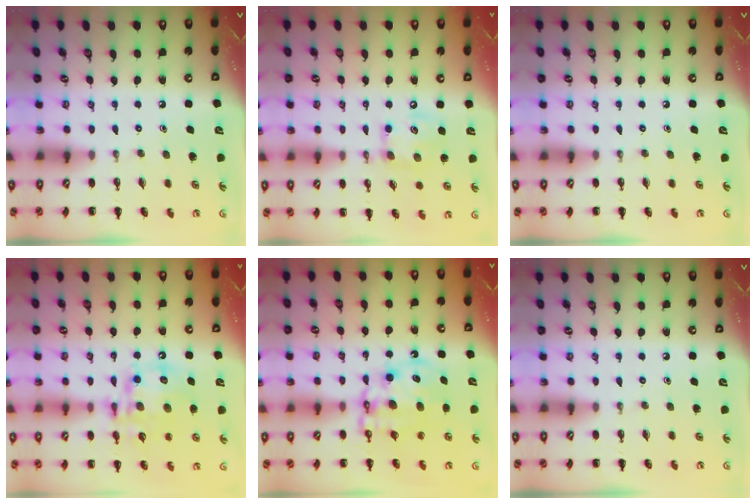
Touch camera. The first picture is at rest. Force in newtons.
{"total": 9.7, "press": 9.7, "slide": 0.8}
{"total": 0.0}
{"total": 13.9, "press": 13.6, "slide": 2.8}
{"total": 10.7, "press": 10.4, "slide": 2.7}
{"total": 0.0}